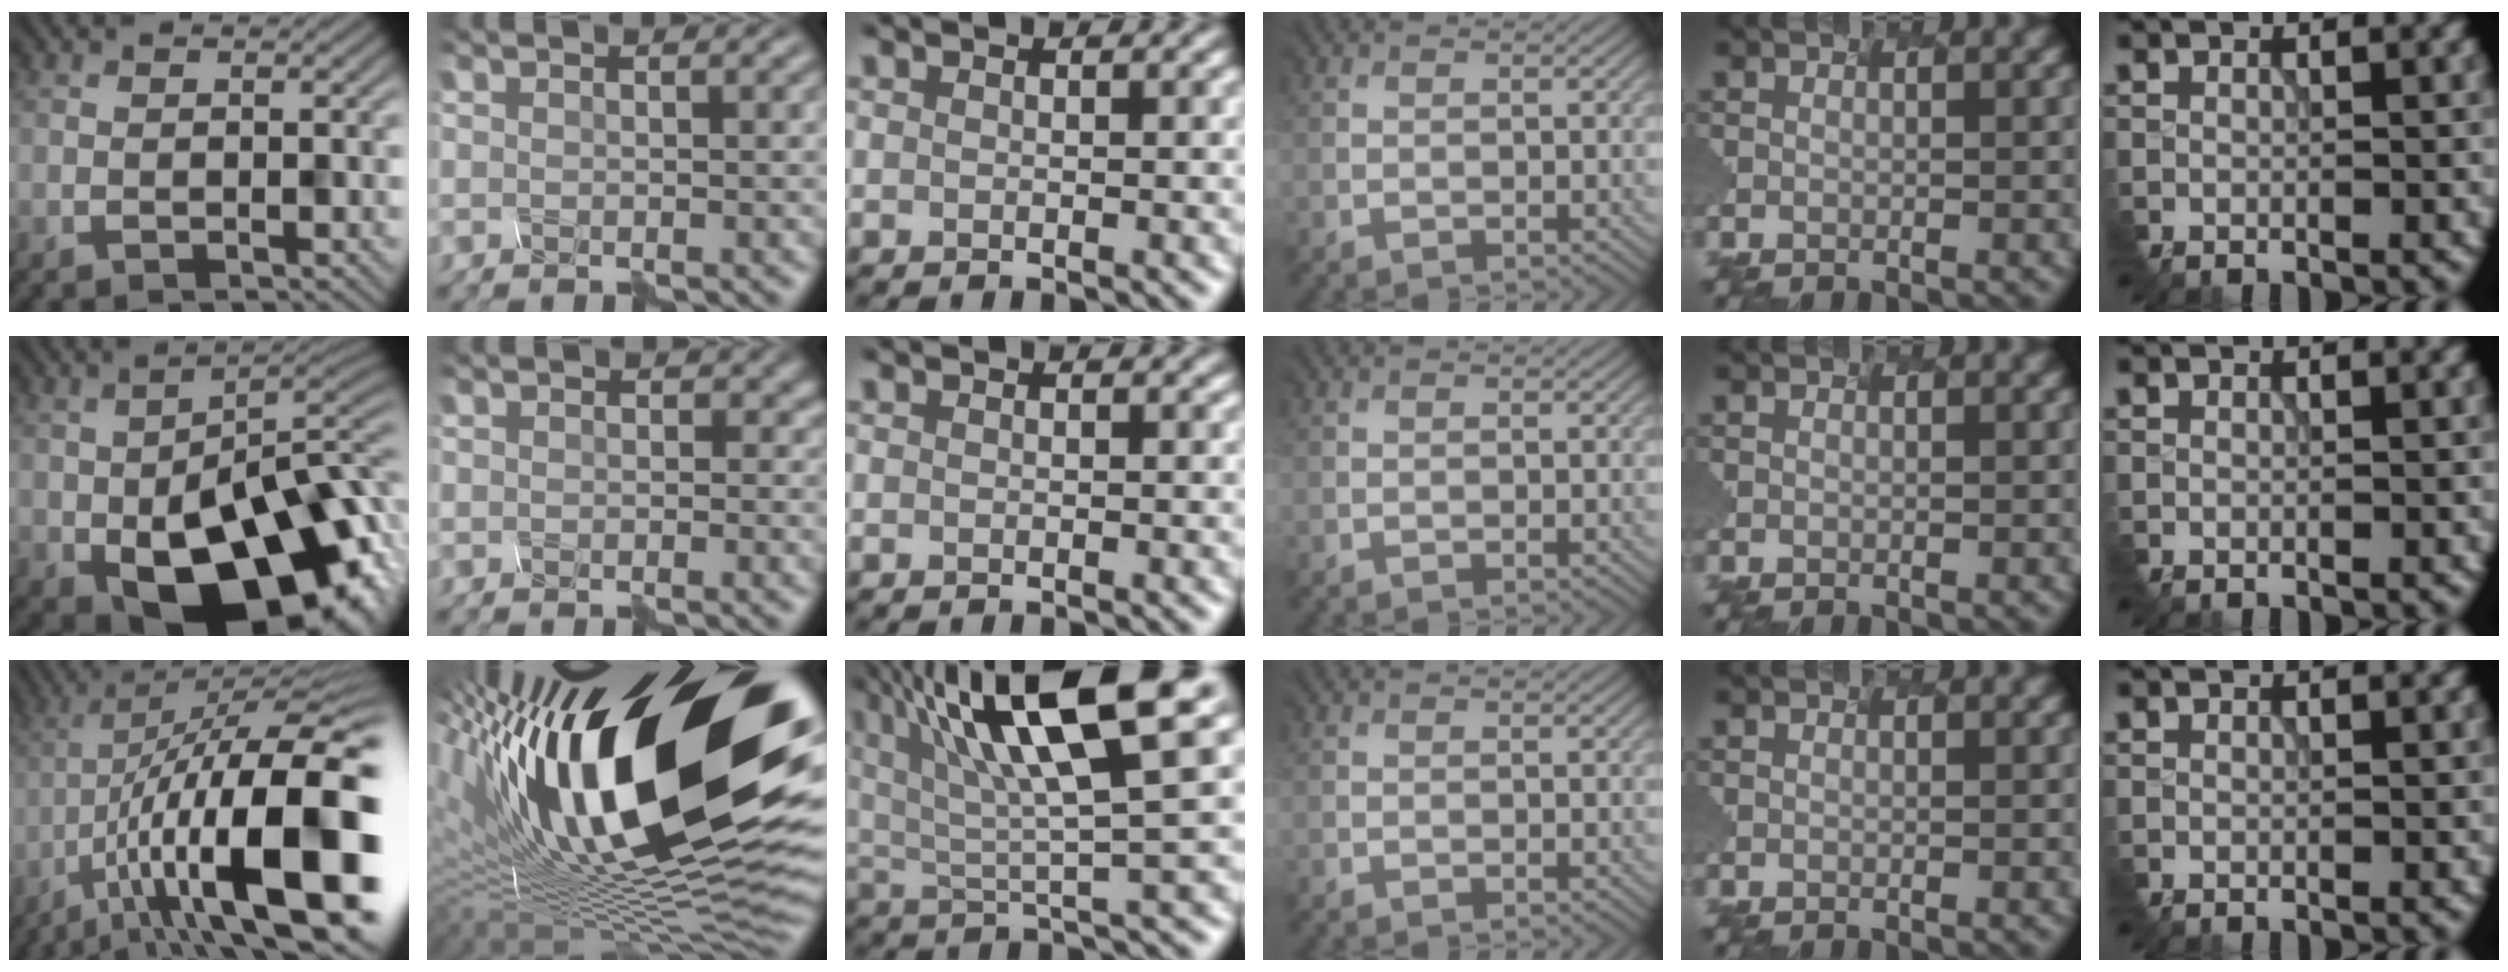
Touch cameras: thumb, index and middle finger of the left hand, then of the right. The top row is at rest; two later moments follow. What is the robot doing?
{"motion": "shake", "object": "plastic piggy bank"}